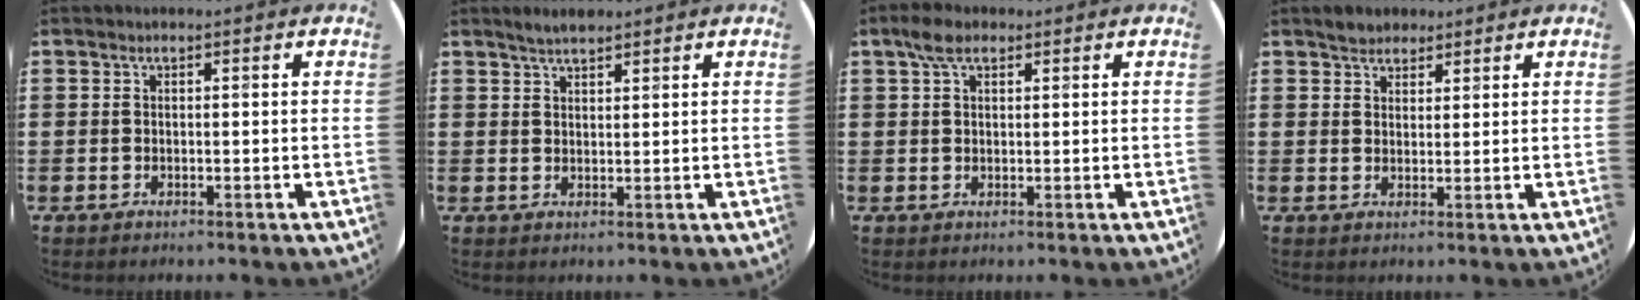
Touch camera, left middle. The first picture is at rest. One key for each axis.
{"total": 2.3, "fx": 2.1, "fy": 0.4, "fz": 0.7, "tx": -0.017, "ty": 0.005, "tz": 0.039}
{"total": 3.4, "fx": 2.2, "fy": 1.7, "fz": 2.0, "tx": -0.037, "ty": 0.005, "tz": 0.039}
{"total": 2.4, "fx": 2.2, "fy": 1.0, "fz": -0.1, "tx": 0.006, "ty": 0.004, "tz": 0.042}